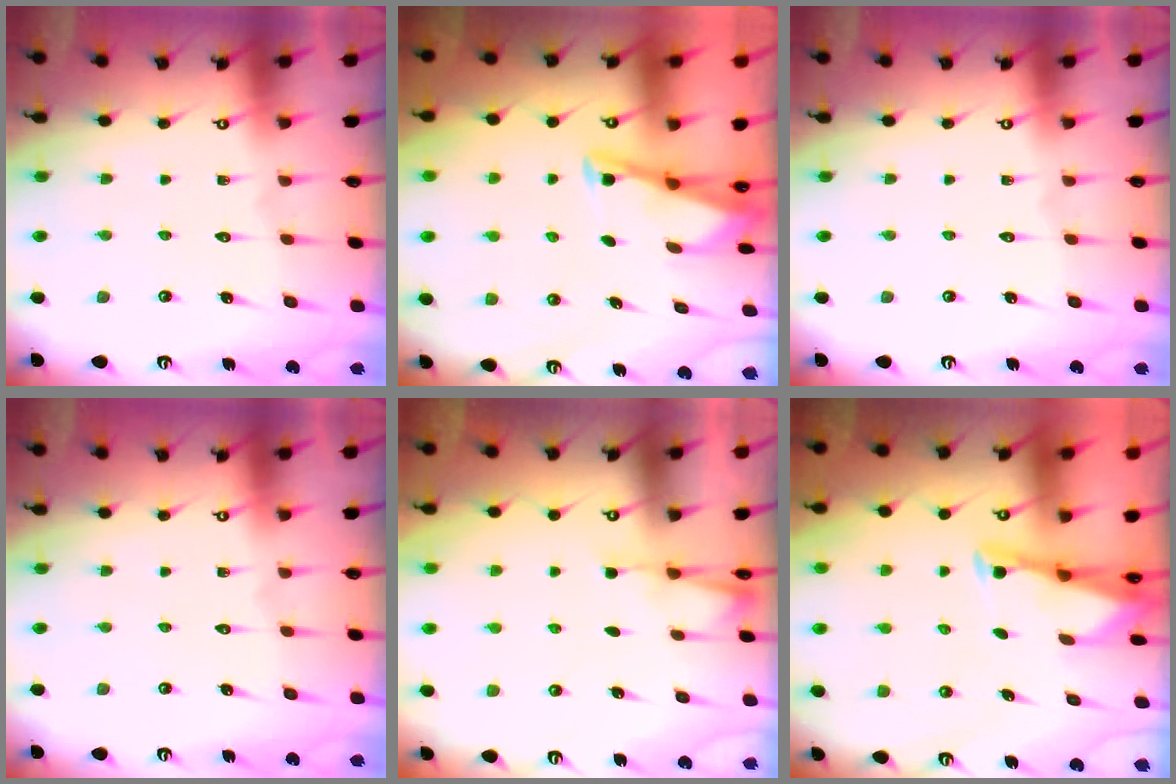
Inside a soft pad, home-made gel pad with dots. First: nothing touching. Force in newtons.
{"total": 2.9, "press": 2.9, "slide": 0.3}
{"total": 0.0}
{"total": 0.0}
{"total": 2.5, "press": 2.4, "slide": 0.4}
{"total": 2.5, "press": 2.5, "slide": 0.1}